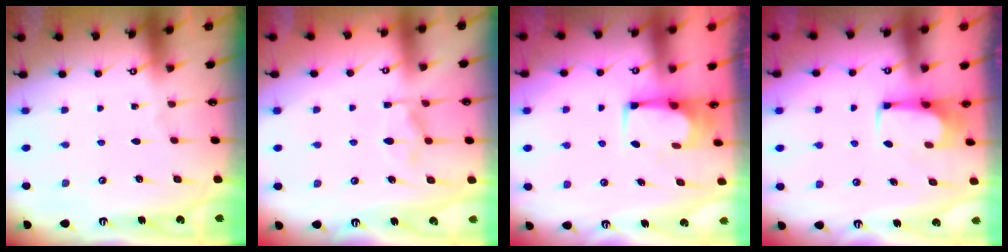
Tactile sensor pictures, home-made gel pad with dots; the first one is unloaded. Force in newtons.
{"total": 2.6, "press": 2.1, "slide": 1.5}
{"total": 2.1, "press": 2.1, "slide": 0.2}
{"total": 3.6, "press": 3.6, "slide": 0.2}